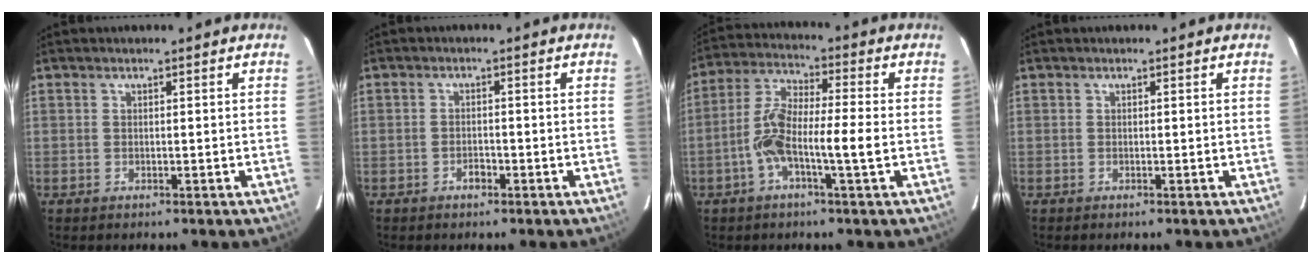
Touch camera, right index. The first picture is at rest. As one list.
[{"total": 1.5, "force": [-1.0, 0.8, 0.9], "torque": [-0.012, 0.004, -0.016]}, {"total": 9.4, "force": [-2.4, 1.0, 9.1], "torque": [-0.186, 0.021, -0.052]}, {"total": 0.0}]